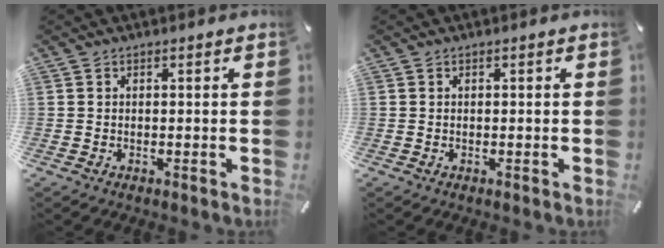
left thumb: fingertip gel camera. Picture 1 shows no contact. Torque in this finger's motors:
{"motor_torque": [0.01, 0.00, 0.00, 0.00, 0.00]}